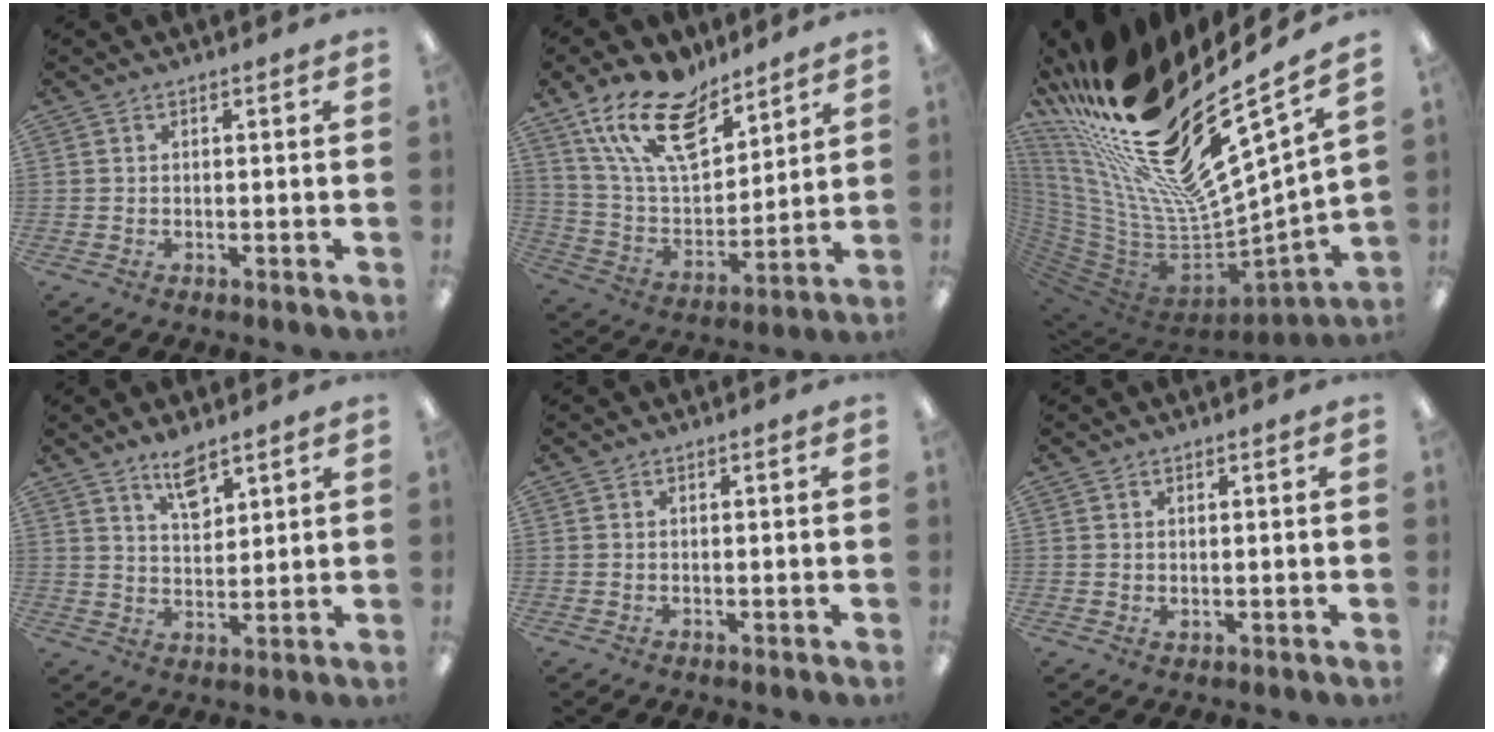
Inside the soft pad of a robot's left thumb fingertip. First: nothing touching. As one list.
[{"total": 18.8, "force": [13.0, 8.6, 10.4], "torque": [-0.198, -0.065, 0.237]}, {"total": 29.3, "force": [18.8, 9.2, 20.6], "torque": [-0.309, -0.197, 0.360]}, {"total": 7.2, "force": [5.4, 2.8, 3.8], "torque": [-0.056, -0.031, 0.094]}, {"total": 0.0}, {"total": 1.0, "force": [0.8, 0.3, 0.5], "torque": [-0.010, 0.000, 0.014]}]